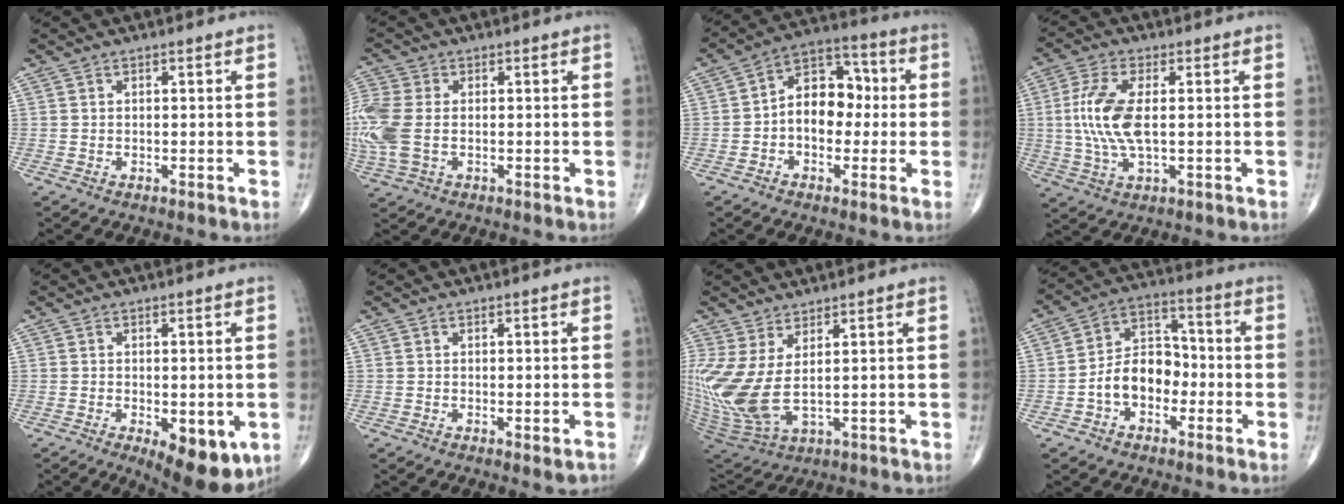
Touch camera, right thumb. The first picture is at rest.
{"total": 10.7, "force": [-0.7, 6.7, 8.2], "torque": [-0.236, 0.007, -0.011]}
{"total": 11.0, "force": [-0.5, 7.7, 7.9], "torque": [-0.091, 0.040, -0.021]}
{"total": 10.6, "force": [0.5, 4.3, 9.6], "torque": [-0.224, 0.001, 0.011]}
{"total": 11.2, "force": [-4.2, 5.0, 9.1], "torque": [-0.112, -0.009, -0.050]}
{"total": 2.0, "force": [-0.8, 0.7, 1.7], "torque": [-0.019, -0.003, -0.008]}
{"total": 12.8, "force": [2.0, 5.3, 11.5], "torque": [-0.284, -0.024, 0.061]}
{"total": 10.5, "force": [-2.9, 7.3, 6.9], "torque": [-0.091, 0.044, -0.063]}